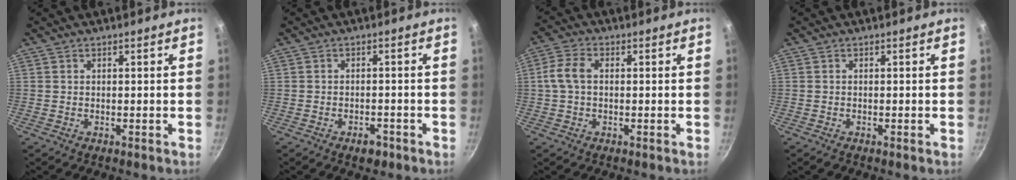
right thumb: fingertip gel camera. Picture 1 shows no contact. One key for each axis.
{"total": 2.5, "fx": -1.7, "fy": 1.3, "fz": 1.3, "tx": -0.015, "ty": 0.008, "tz": -0.024}
{"total": 5.2, "fx": 0.3, "fy": 3.3, "fz": 4.0, "tx": -0.091, "ty": 0.016, "tz": 0.001}
{"total": 0.8, "fx": -0.4, "fy": 0.2, "fz": 0.6, "tx": -0.011, "ty": -0.003, "tz": -0.010}